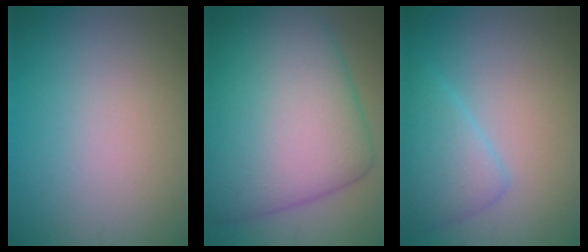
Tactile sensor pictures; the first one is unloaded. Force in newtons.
{"total": 13.6, "press": 13.6, "slide": 0.3}
{"total": 3.3, "press": 3.3, "slide": 0.2}